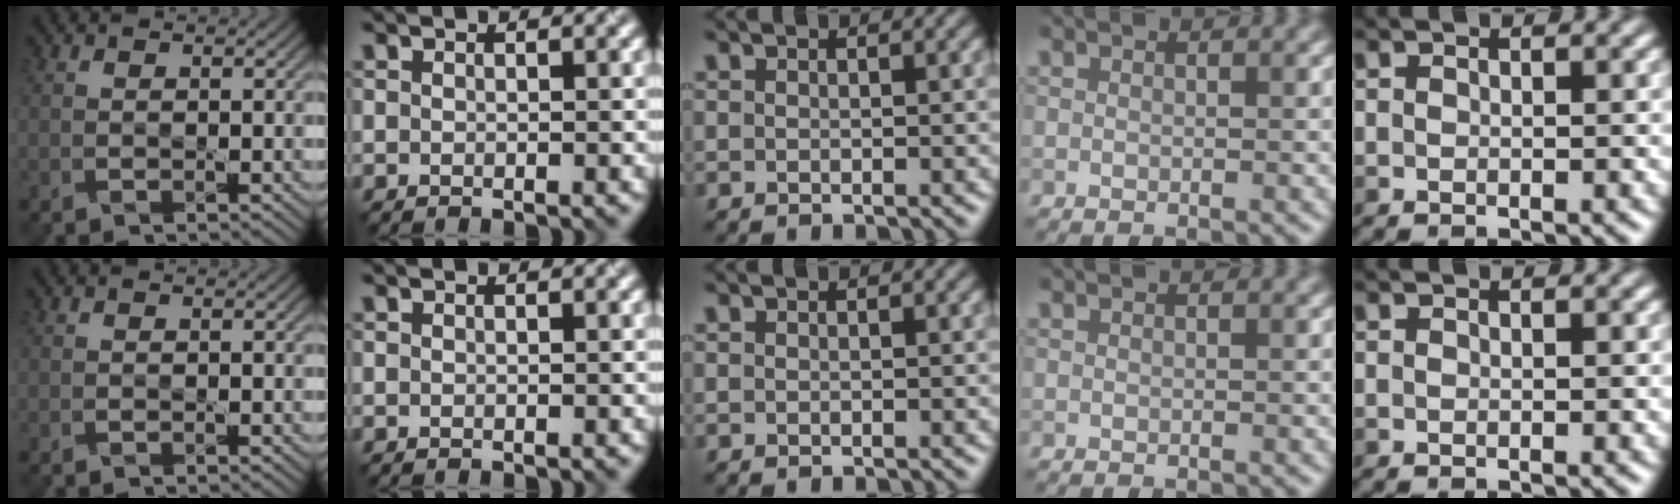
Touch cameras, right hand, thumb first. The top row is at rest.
{}